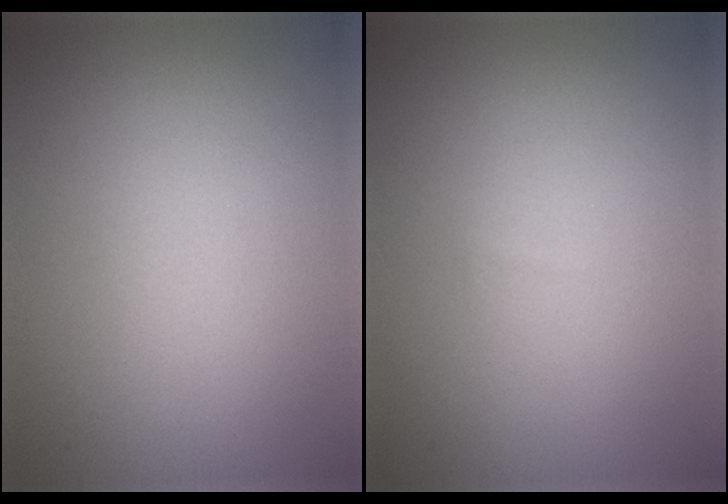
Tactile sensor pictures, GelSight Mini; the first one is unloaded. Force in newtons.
{"total": 0.0}